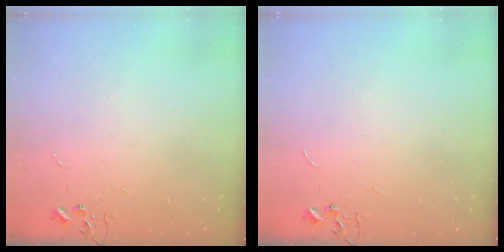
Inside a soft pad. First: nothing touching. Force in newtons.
{"total": 0.0}